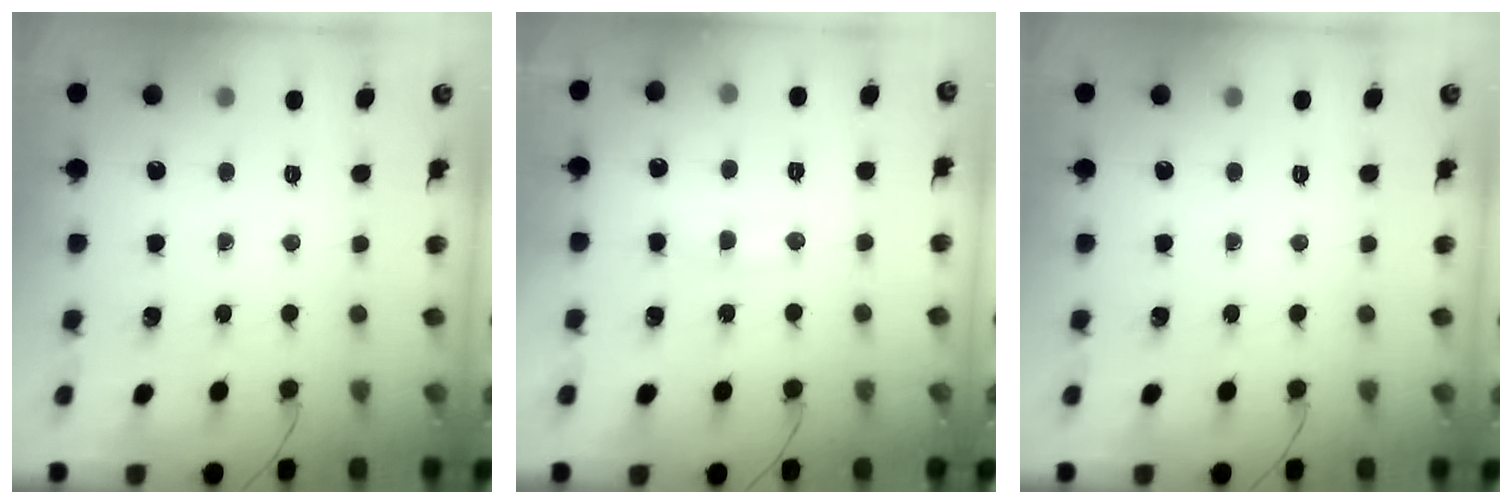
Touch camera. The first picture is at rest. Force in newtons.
{"total": 7.8, "press": 7.7, "slide": 0.9}
{"total": 0.0}